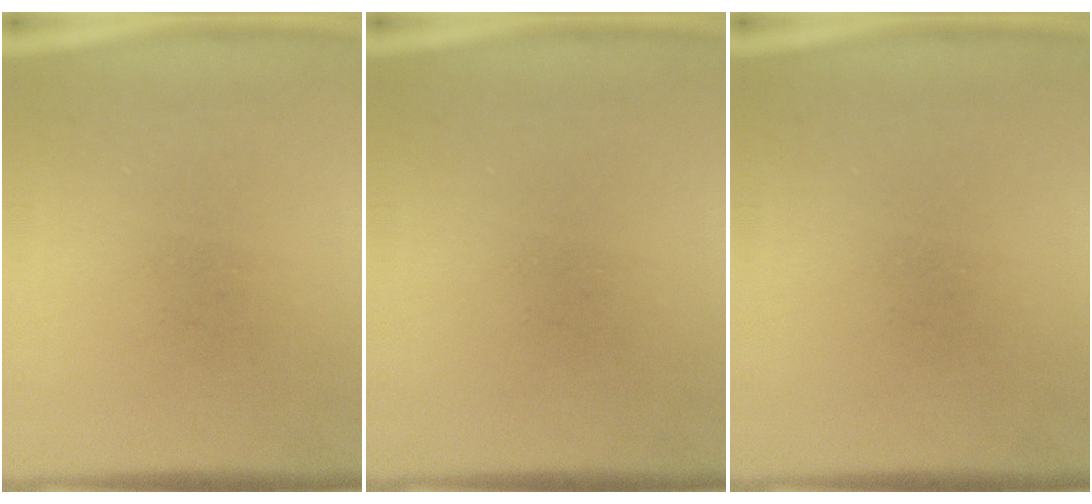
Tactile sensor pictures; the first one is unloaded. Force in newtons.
{"total": 0.0}
{"total": 0.0}